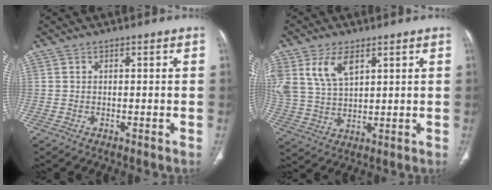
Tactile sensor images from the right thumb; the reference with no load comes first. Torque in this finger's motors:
{"motor_torque": [0.10, 0.13, 0.73, 0.78, 0.11]}